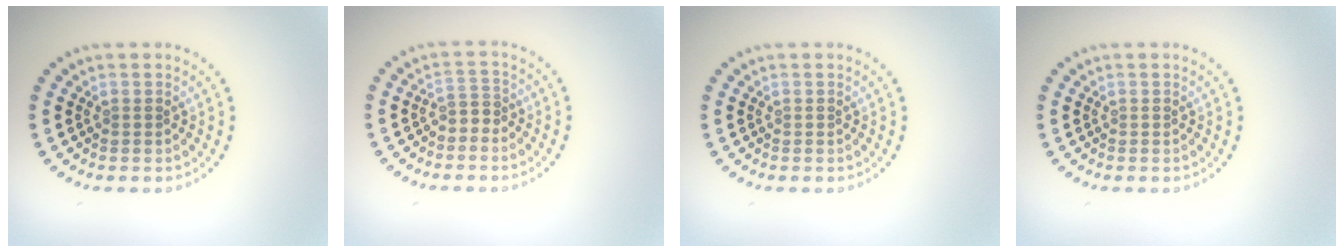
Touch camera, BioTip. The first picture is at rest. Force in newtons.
{"total": 1.6, "press": 1.2, "slide": 1.0}
{"total": 0.0}
{"total": 0.0}